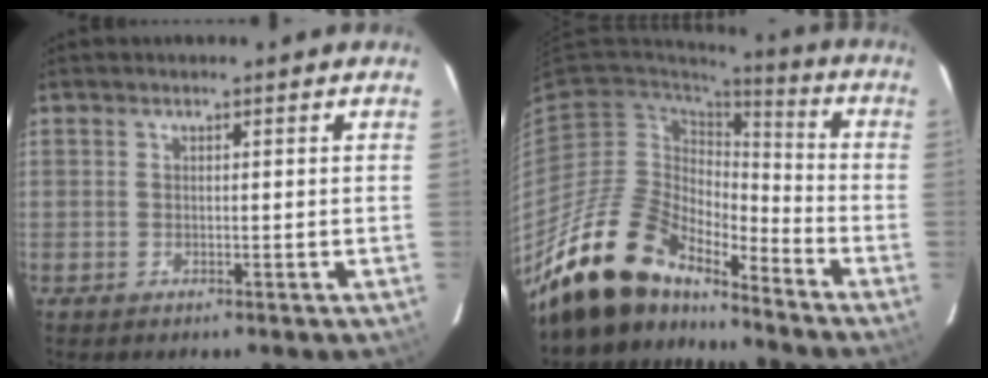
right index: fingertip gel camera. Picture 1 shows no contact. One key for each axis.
{"total": 17.9, "fx": -15.3, "fy": 6.3, "fz": 6.7, "tx": -0.136, "ty": -0.002, "tz": -0.276}